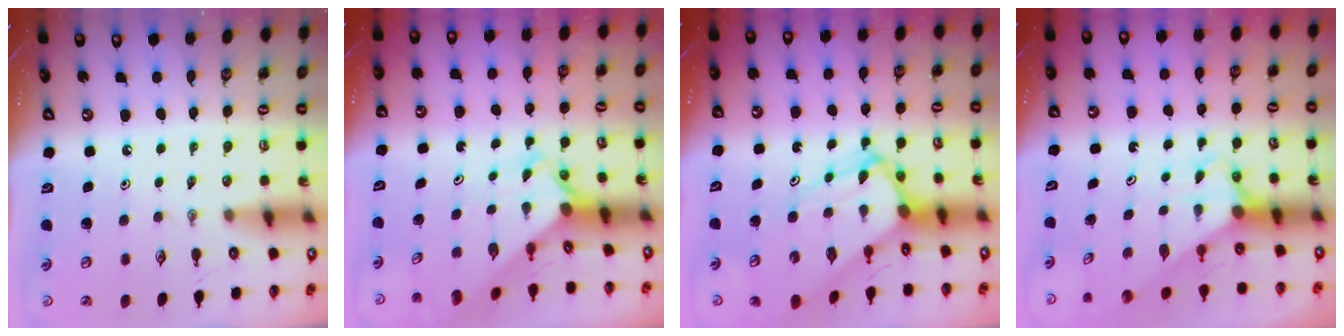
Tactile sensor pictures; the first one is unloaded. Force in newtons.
{"total": 2.6, "press": 2.6, "slide": 0.3}
{"total": 10.1, "press": 10.0, "slide": 0.9}
{"total": 2.9, "press": 2.9, "slide": 0.0}